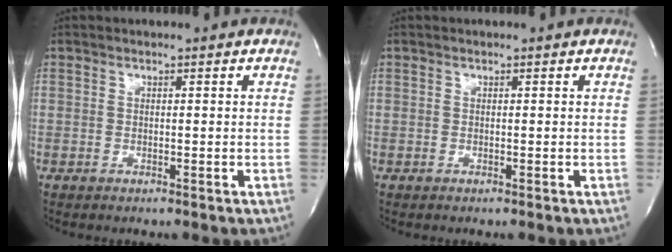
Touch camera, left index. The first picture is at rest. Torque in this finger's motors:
{"motor_torque": [-0.02, 0.00, 0.00, -0.02]}